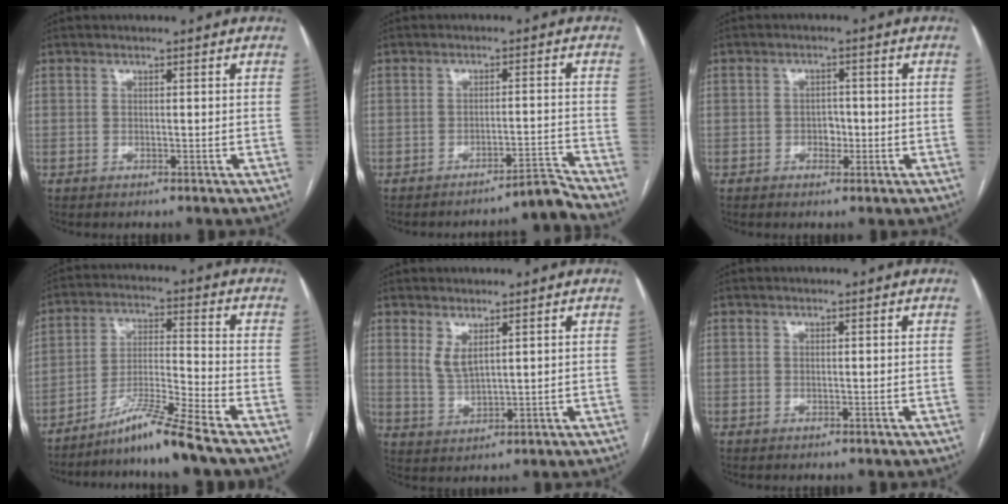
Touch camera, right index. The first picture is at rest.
{"total": 4.8, "force": [-4.3, -2.0, 0.0], "torque": [0.015, 0.011, -0.061]}
{"total": 2.3, "force": [-0.7, 1.6, 1.4], "torque": [-0.015, 0.007, -0.011]}
{"total": 9.1, "force": [-7.3, -1.7, 5.1], "torque": [-0.102, -0.014, -0.133]}
{"total": 3.5, "force": [1.9, 1.2, 2.6], "torque": [-0.058, -0.007, 0.046]}
{"total": 0.0}